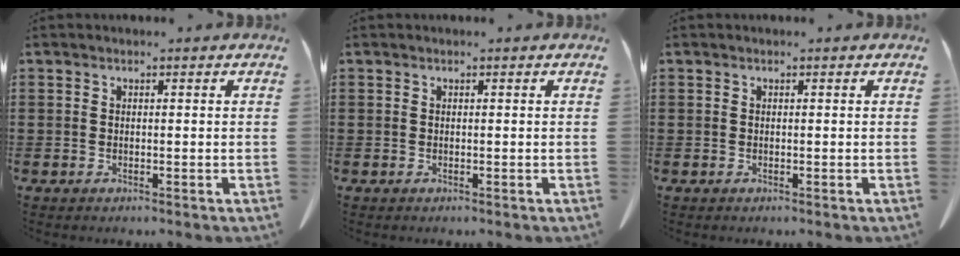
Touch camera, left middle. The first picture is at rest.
{"total": 0.0}
{"total": 0.0}